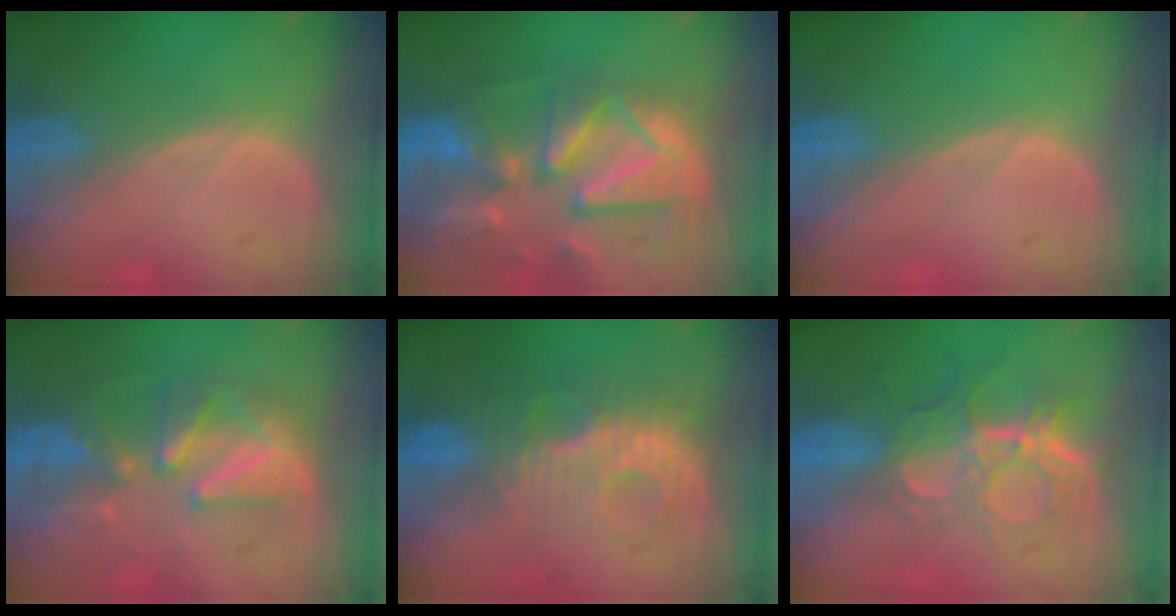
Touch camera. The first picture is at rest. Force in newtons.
{"total": 12.9, "press": 11.3, "slide": 6.4}
{"total": 0.0}
{"total": 8.4, "press": 8.0, "slide": 2.4}
{"total": 9.3, "press": 8.4, "slide": 4.0}
{"total": 9.5, "press": 8.0, "slide": 5.1}